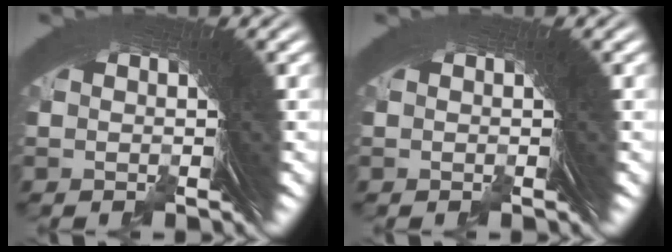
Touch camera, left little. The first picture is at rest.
{"total": 0.0}